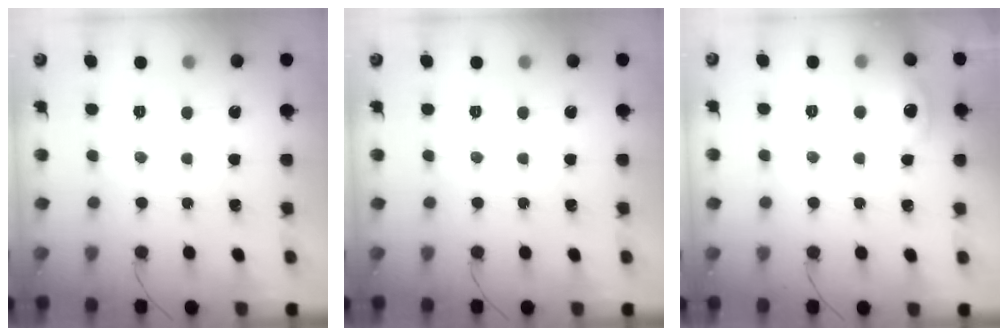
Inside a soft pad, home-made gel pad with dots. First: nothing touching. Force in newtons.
{"total": 0.0}
{"total": 6.3, "press": 6.1, "slide": 1.7}